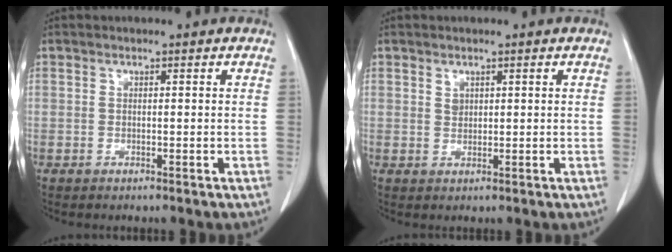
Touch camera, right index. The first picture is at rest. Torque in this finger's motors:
{"motor_torque": [-0.06, 0.09, 0.00, 0.00]}